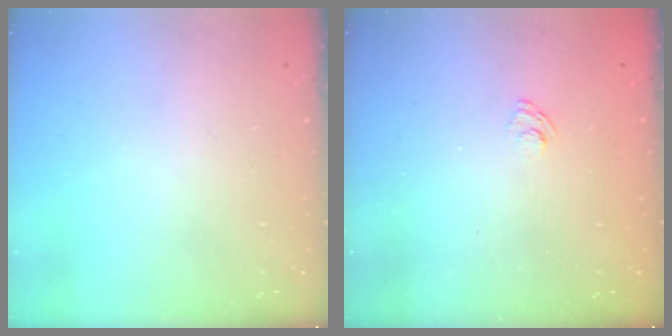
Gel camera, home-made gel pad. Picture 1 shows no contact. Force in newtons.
{"total": 2.3, "press": 2.0, "slide": 1.2}